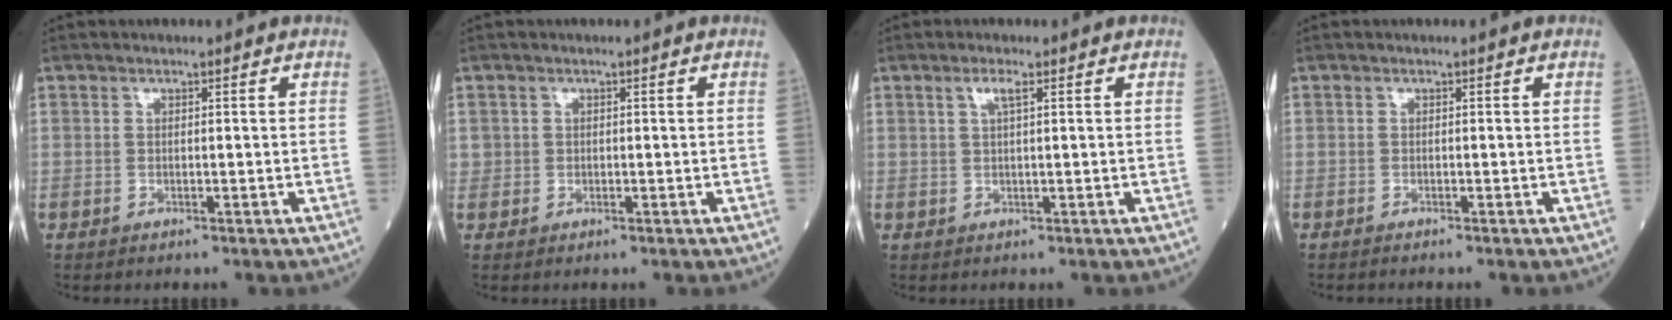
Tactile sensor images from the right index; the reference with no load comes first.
{"total": 0.9, "force": [0.1, 0.9, 0.1], "torque": [0.008, 0.004, 0.000]}
{"total": 1.9, "force": [0.8, 0.0, 1.7], "torque": [-0.040, 0.005, 0.016]}
{"total": 0.0}